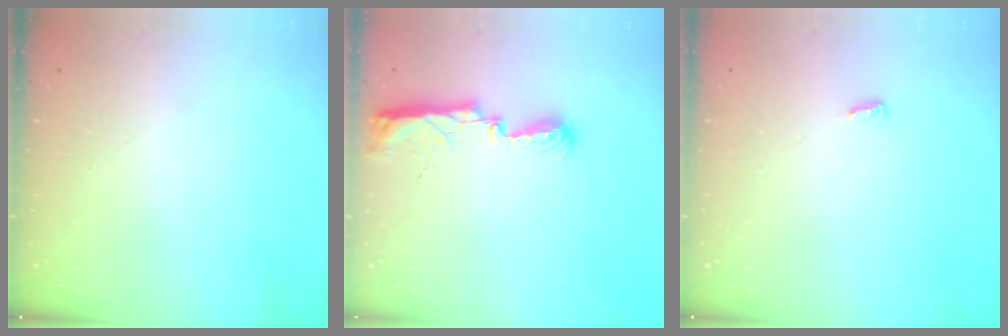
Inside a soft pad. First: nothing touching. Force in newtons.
{"total": 11.5, "press": 10.2, "slide": 5.3}
{"total": 2.8, "press": 2.8, "slide": 0.4}